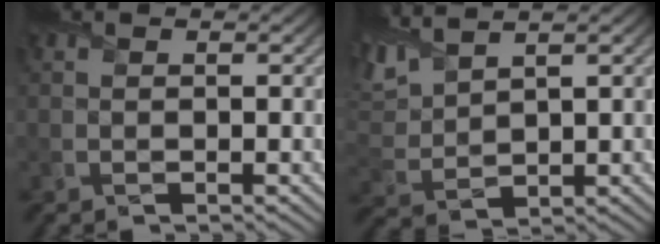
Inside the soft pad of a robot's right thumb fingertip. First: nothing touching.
{"total": 6.6, "force": [4.8, 2.2, 4.0], "torque": [-0.119, 0.022, 0.096]}